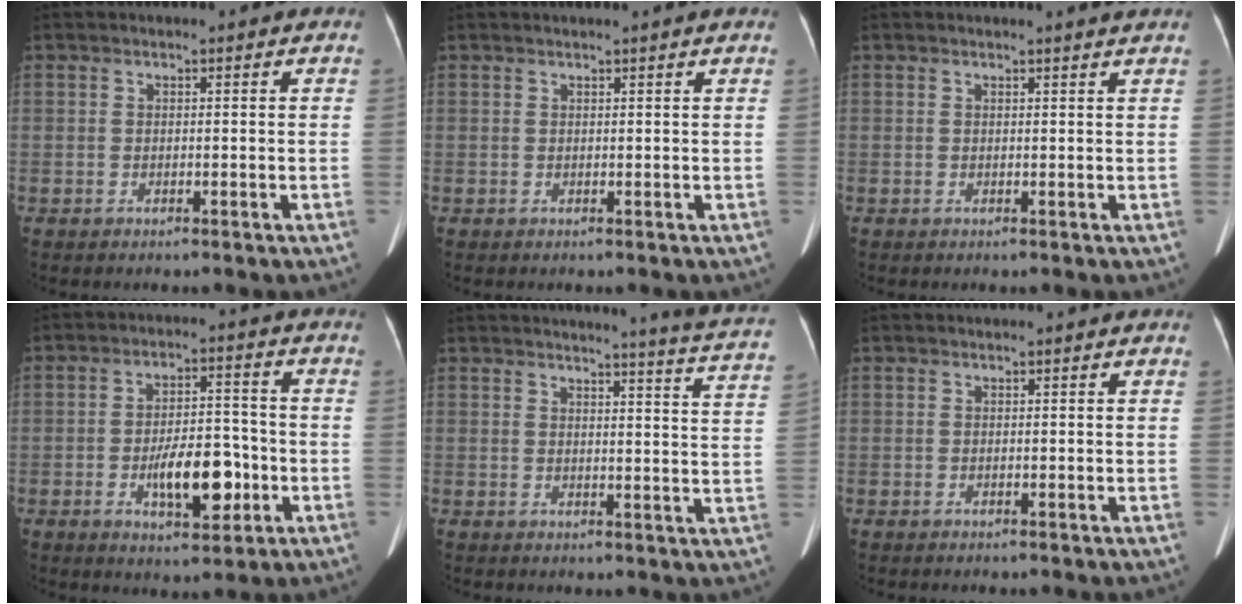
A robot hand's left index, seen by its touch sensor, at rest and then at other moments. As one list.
[{"total": 1.5, "force": [1.2, -0.4, 0.7], "torque": [-0.016, 0.006, 0.026]}, {"total": 2.0, "force": [1.8, -0.5, 0.6], "torque": [-0.019, -0.006, 0.019]}, {"total": 9.5, "force": [-3.3, 3.8, 8.0], "torque": [-0.134, 0.009, -0.053]}, {"total": 11.9, "force": [11.0, -1.8, 4.1], "torque": [-0.051, -0.074, 0.105]}, {"total": 0.0}]